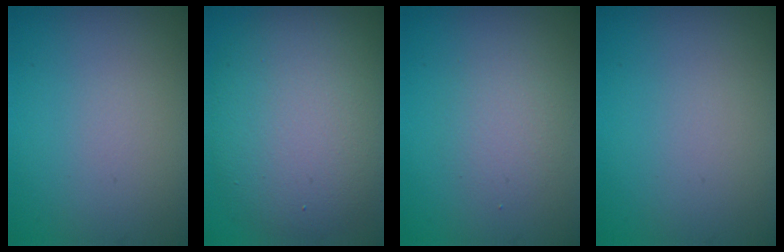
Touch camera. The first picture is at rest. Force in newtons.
{"total": 10.4, "press": 10.4, "slide": 0.6}
{"total": 2.1, "press": 2.1, "slide": 0.2}
{"total": 1.6, "press": 1.6, "slide": 0.0}